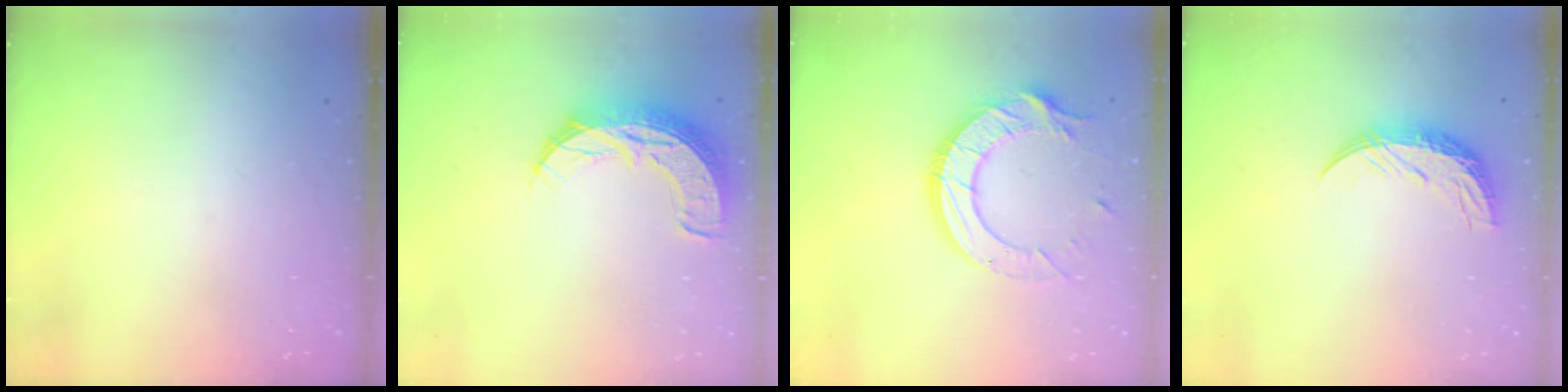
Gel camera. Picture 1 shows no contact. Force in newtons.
{"total": 11.5, "press": 11.5, "slide": 0.9}
{"total": 15.2, "press": 15.2, "slide": 1.3}
{"total": 9.3, "press": 9.3, "slide": 0.7}